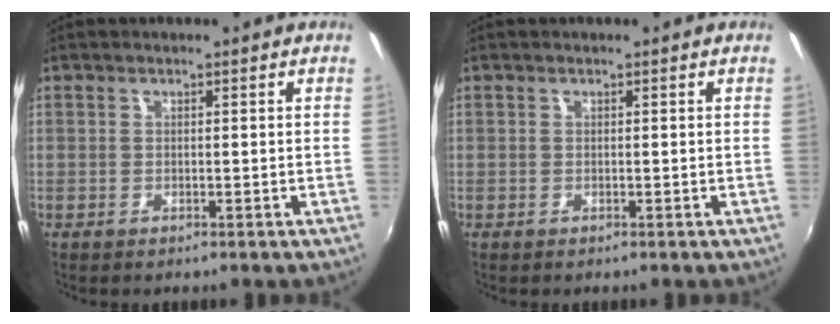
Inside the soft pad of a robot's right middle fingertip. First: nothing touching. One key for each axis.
{"total": 0.0}